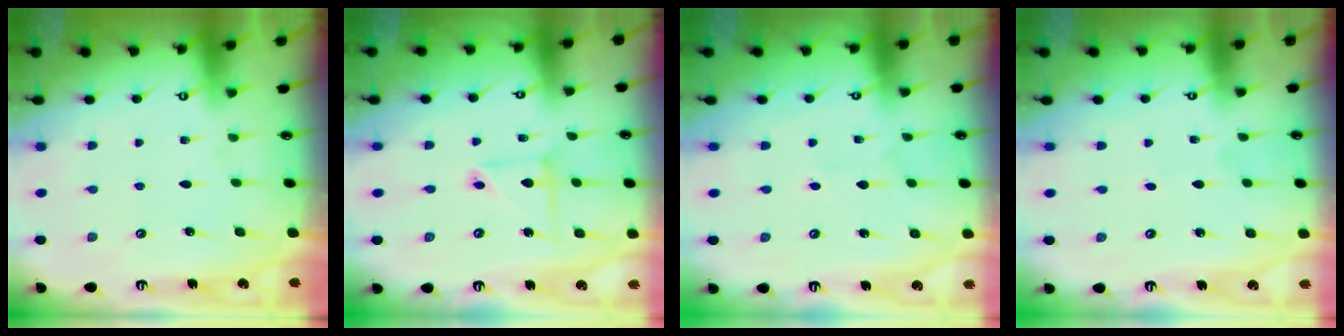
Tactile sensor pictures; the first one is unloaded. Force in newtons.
{"total": 6.2, "press": 6.2, "slide": 0.6}
{"total": 2.3, "press": 2.3, "slide": 0.2}
{"total": 0.0}